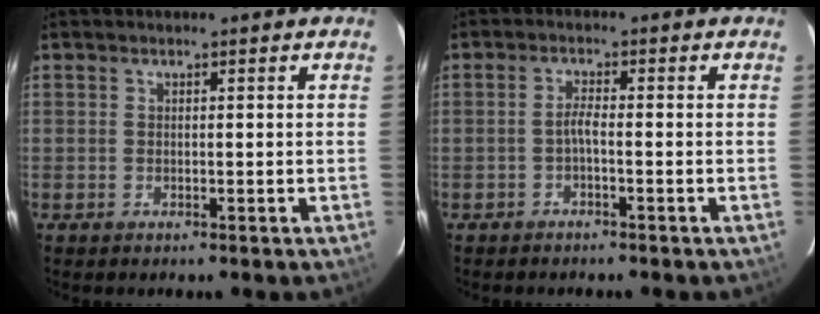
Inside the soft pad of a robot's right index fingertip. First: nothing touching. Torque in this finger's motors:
{"motor_torque": [0.33, -0.29, 0.20, 0.06]}